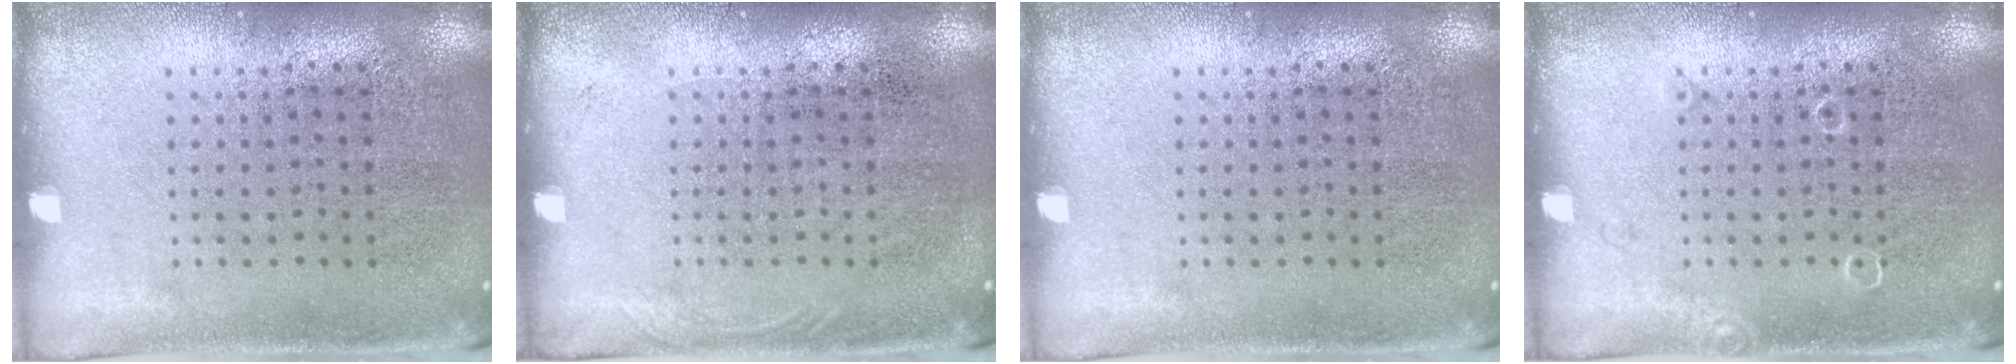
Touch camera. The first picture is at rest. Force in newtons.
{"total": 0.5, "press": 0.5, "slide": 0.2}
{"total": 0.0}
{"total": 0.5, "press": 0.5, "slide": 0.1}